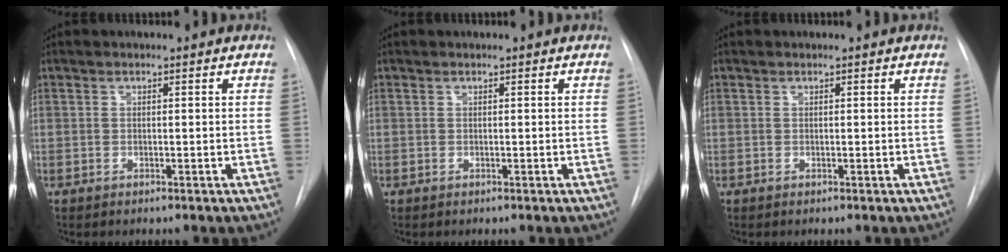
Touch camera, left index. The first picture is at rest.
{"total": 0.0}
{"total": 0.0}